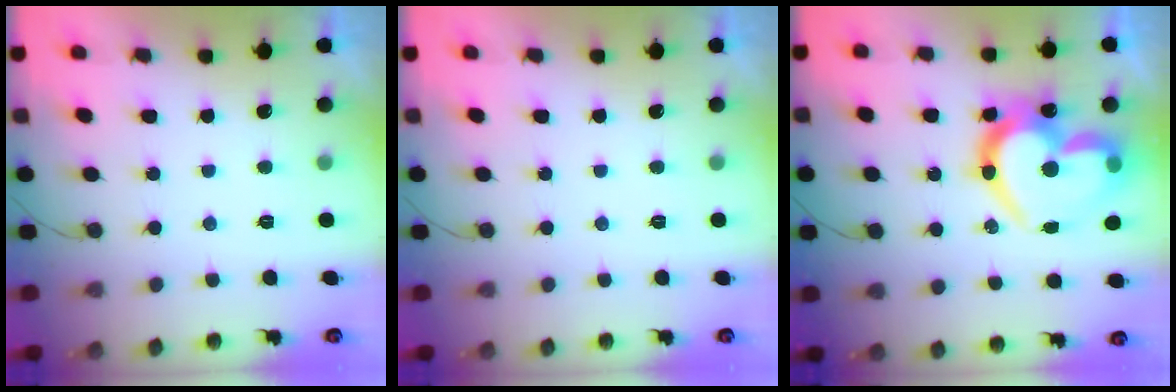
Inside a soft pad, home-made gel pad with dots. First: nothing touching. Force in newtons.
{"total": 0.0}
{"total": 25.9, "press": 25.8, "slide": 2.4}